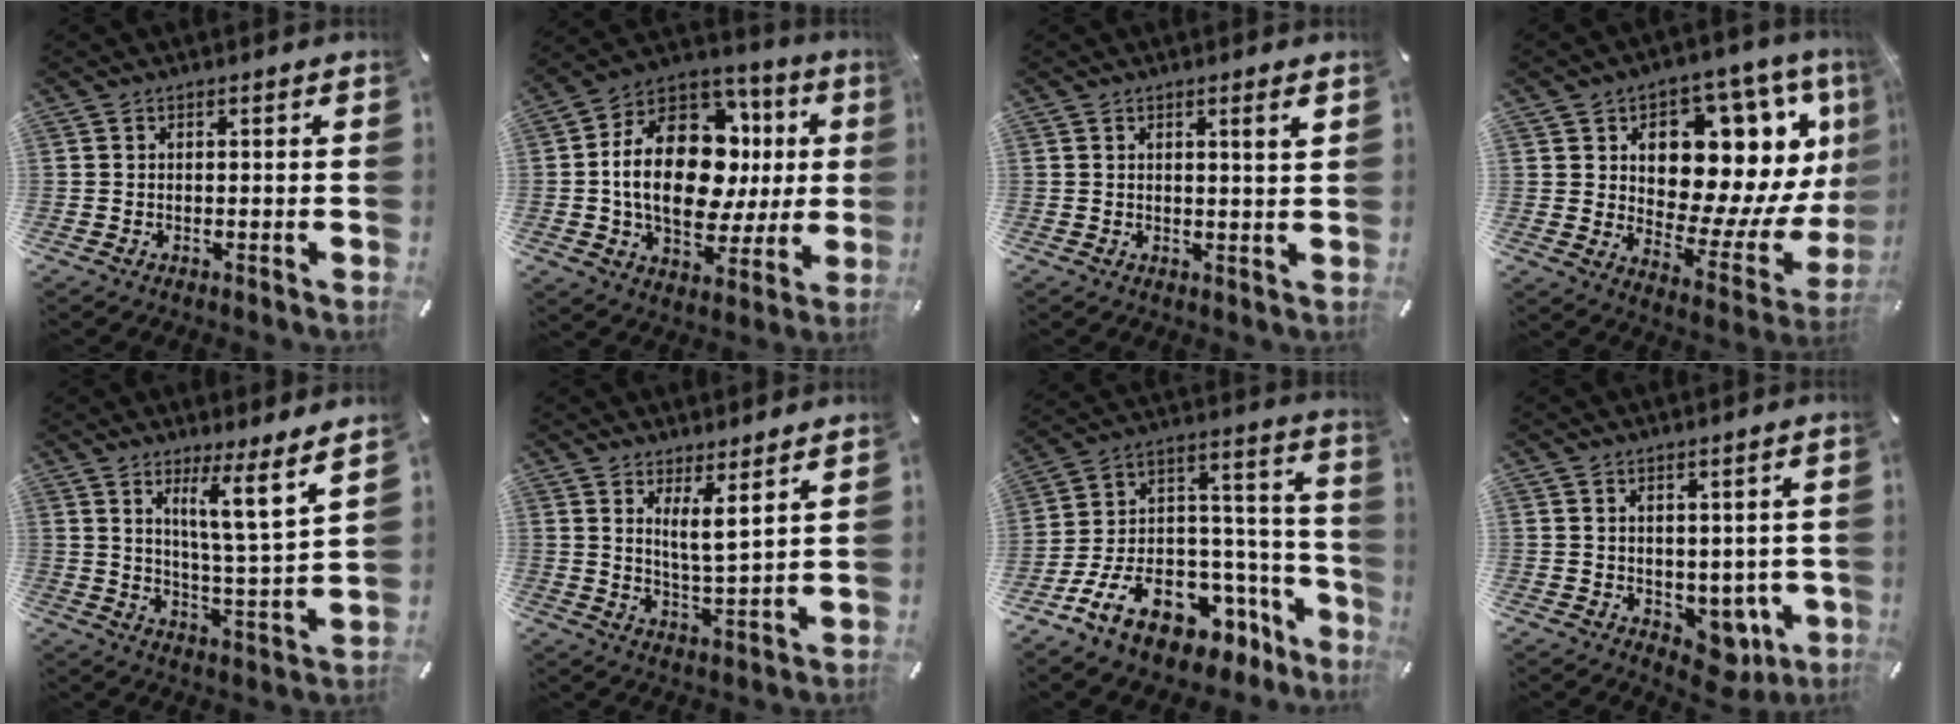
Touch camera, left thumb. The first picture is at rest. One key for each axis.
{"total": 23.8, "fx": 2.2, "fy": 15.5, "fz": 17.9, "tx": -0.322, "ty": -0.010, "tz": 0.041}
{"total": 2.8, "fx": 1.4, "fy": -0.1, "fz": 2.4, "tx": -0.047, "ty": -0.003, "tz": 0.022}
{"total": 16.4, "fx": 6.9, "fy": 10.5, "fz": 10.6, "tx": -0.129, "ty": -0.072, "tz": 0.113}
{"total": 10.7, "fx": 7.3, "fy": 0.4, "fz": 7.8, "tx": -0.130, "ty": -0.049, "tz": 0.116}
{"total": 6.6, "fx": 4.4, "fy": 0.6, "fz": 4.8, "tx": -0.084, "ty": -0.031, "tz": 0.072}
{"total": 19.3, "fx": -11.0, "fy": 11.3, "fz": 11.2, "tx": -0.174, "ty": 0.042, "tz": -0.170}
{"total": 6.0, "fx": -0.8, "fy": 4.1, "fz": 4.3, "tx": -0.031, "ty": -0.002, "tz": -0.010}